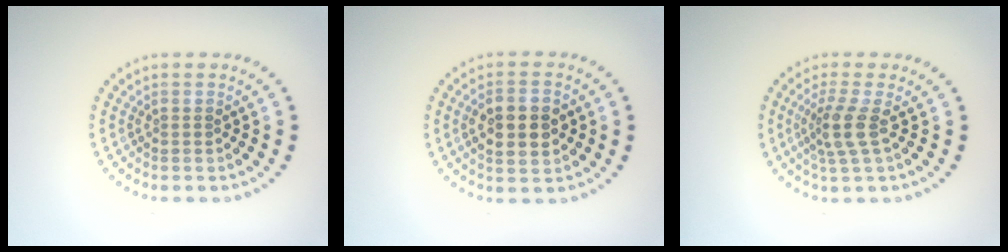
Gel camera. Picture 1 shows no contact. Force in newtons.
{"total": 4.5, "press": 4.5, "slide": 0.0}
{"total": 2.7, "press": 2.1, "slide": 1.7}